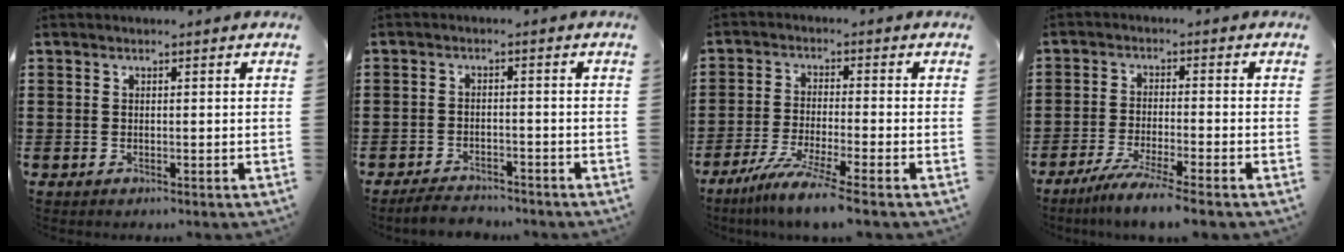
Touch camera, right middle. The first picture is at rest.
{"total": 3.1, "force": [-3.0, 0.6, 0.4], "torque": [-0.010, 0.001, -0.063]}
{"total": 6.1, "force": [-5.0, -0.5, 3.5], "torque": [-0.074, -0.024, -0.095]}
{"total": 4.9, "force": [-4.3, -0.4, 2.4], "torque": [-0.052, -0.018, -0.081]}